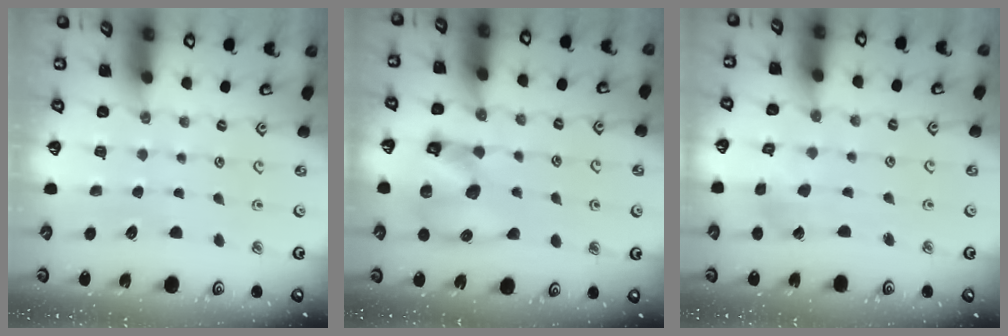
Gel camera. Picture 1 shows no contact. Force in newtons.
{"total": 12.1, "press": 11.9, "slide": 1.7}
{"total": 2.6, "press": 2.6, "slide": 0.1}